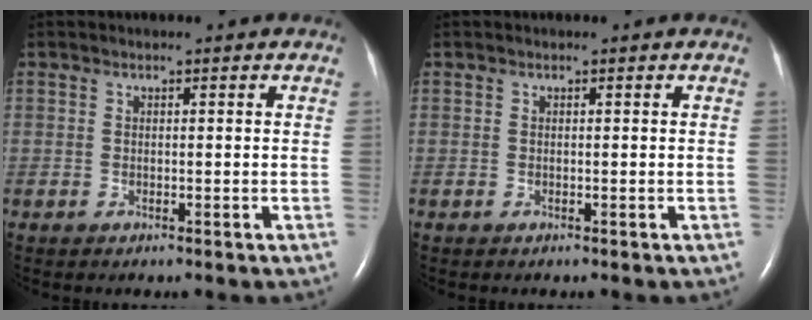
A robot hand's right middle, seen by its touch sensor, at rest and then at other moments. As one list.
[{"total": 0.0}]